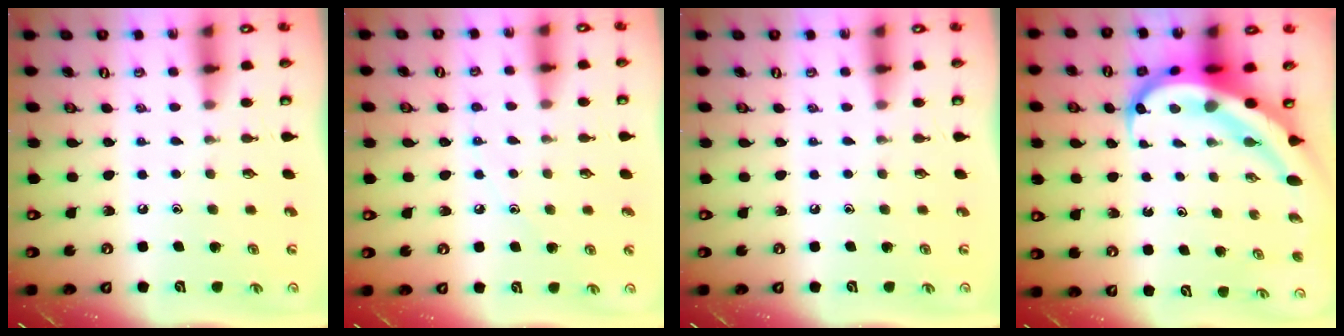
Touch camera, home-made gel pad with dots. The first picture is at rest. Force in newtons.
{"total": 5.3, "press": 5.3, "slide": 0.2}
{"total": 0.0}
{"total": 11.5, "press": 11.3, "slide": 2.2}